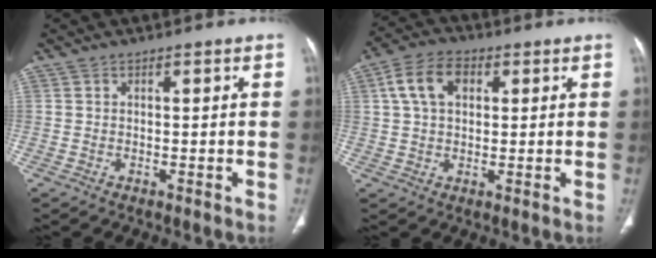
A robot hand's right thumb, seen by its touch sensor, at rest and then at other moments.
{"total": 8.1, "force": [2.4, 5.3, 5.7], "torque": [-0.104, 0.015, 0.039]}